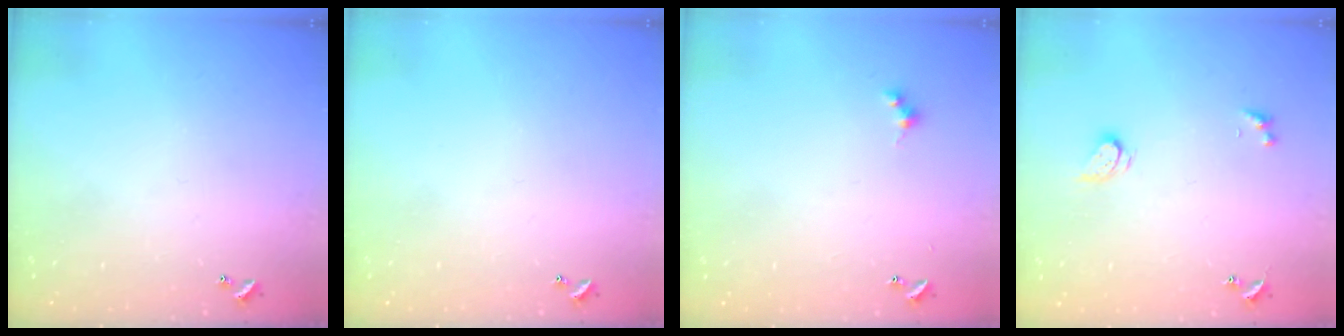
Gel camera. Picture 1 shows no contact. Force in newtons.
{"total": 0.0}
{"total": 2.6, "press": 2.6, "slide": 0.5}
{"total": 2.6, "press": 2.6, "slide": 0.2}